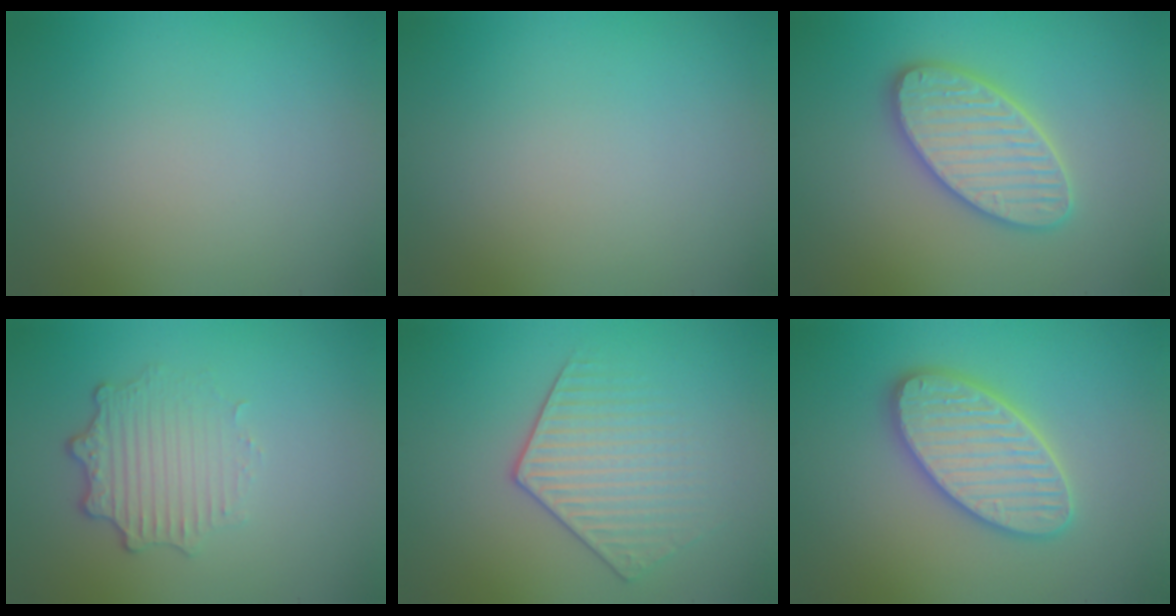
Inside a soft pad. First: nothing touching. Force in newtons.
{"total": 0.0}
{"total": 5.8, "press": 5.8, "slide": 0.6}
{"total": 3.3, "press": 2.7, "slide": 1.9}
{"total": 3.4, "press": 3.2, "slide": 1.3}
{"total": 5.8, "press": 5.7, "slide": 0.6}